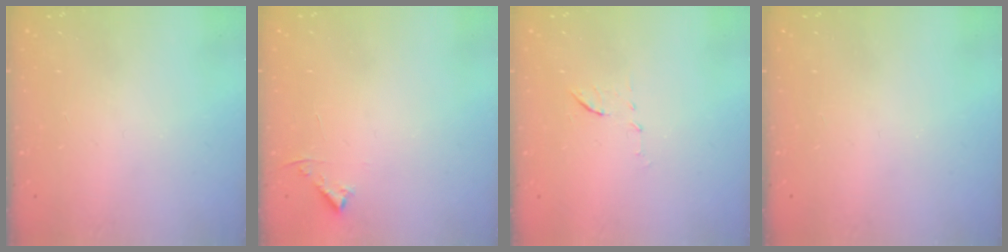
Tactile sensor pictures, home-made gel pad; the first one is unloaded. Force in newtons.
{"total": 3.1, "press": 3.0, "slide": 0.3}
{"total": 5.7, "press": 5.6, "slide": 1.3}
{"total": 0.0}